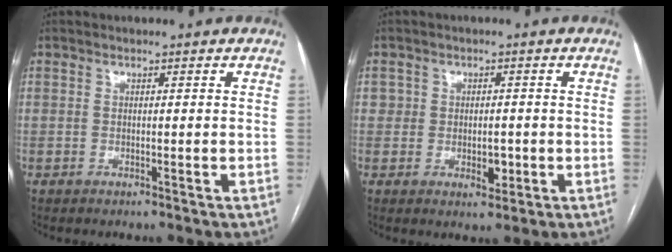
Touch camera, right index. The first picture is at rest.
{"total": 3.4, "force": [-0.5, 2.7, 2.0], "torque": [-0.018, 0.006, -0.001]}